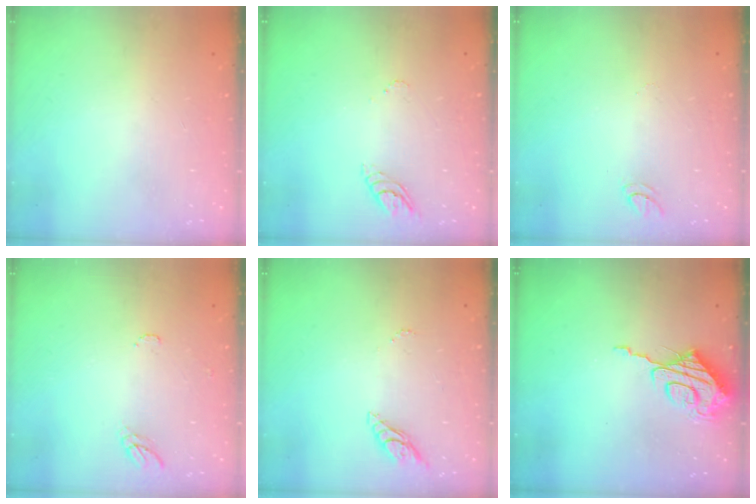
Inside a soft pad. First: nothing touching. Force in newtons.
{"total": 3.7, "press": 3.6, "slide": 0.4}
{"total": 4.9, "press": 4.9, "slide": 0.5}
{"total": 6.9, "press": 6.9, "slide": 0.5}
{"total": 5.4, "press": 5.4, "slide": 0.4}
{"total": 10.3, "press": 10.3, "slide": 0.9}